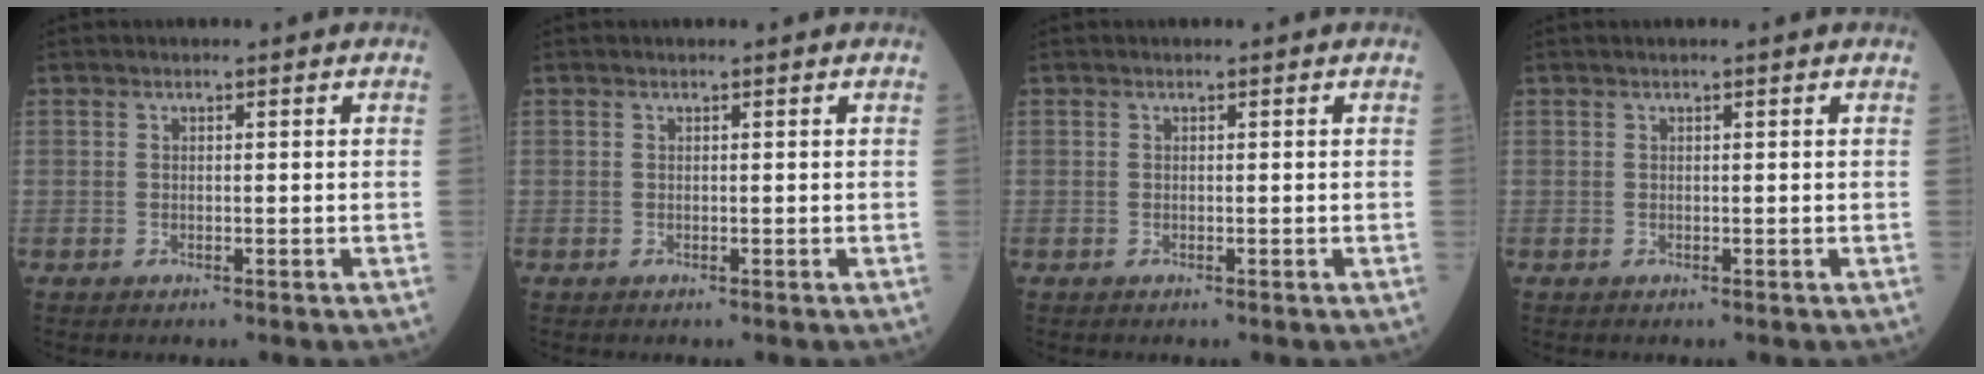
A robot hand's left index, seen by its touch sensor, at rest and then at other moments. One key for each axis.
{"total": 0.0}
{"total": 0.0}
{"total": 0.6, "fx": 0.5, "fy": -0.1, "fz": 0.3, "tx": -0.005, "ty": 0.009, "tz": 0.010}